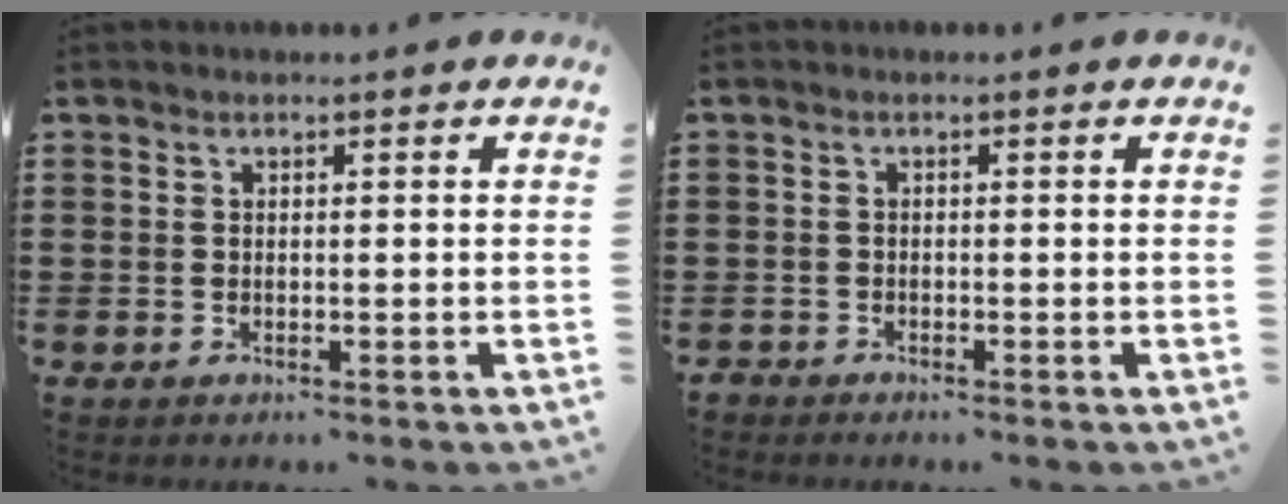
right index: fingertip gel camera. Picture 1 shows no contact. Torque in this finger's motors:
{"motor_torque": [-1.80, -0.34, -1.05, -0.21]}